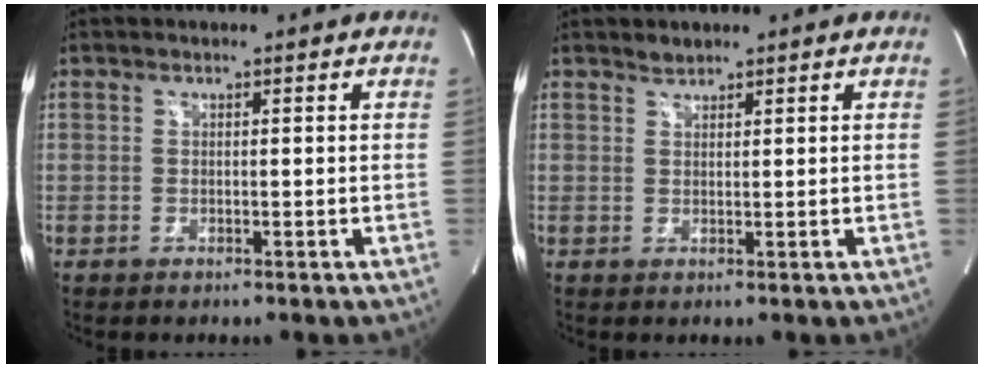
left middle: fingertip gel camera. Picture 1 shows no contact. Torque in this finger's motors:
{"motor_torque": [0.25, -0.02, -0.11, 0.01]}